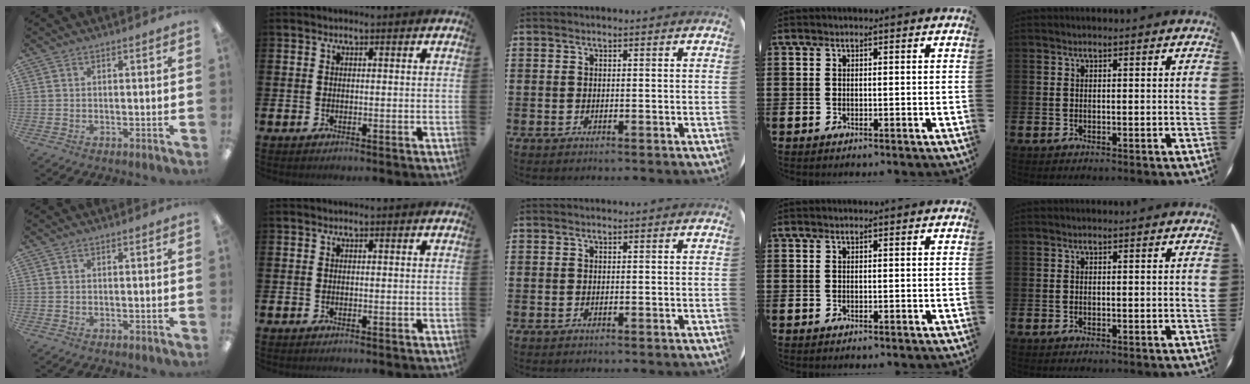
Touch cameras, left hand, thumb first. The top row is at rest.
{}